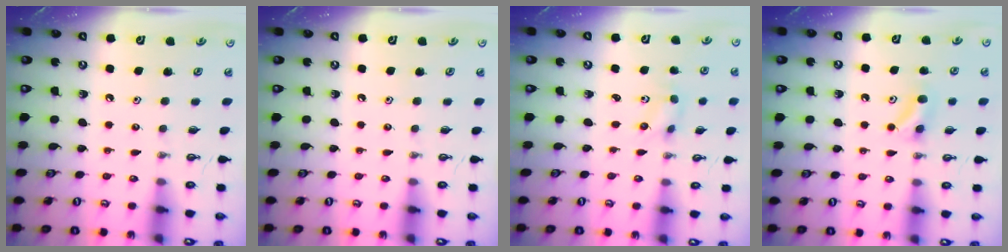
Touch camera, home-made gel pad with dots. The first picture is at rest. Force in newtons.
{"total": 0.0}
{"total": 2.3, "press": 2.0, "slide": 1.1}
{"total": 5.1, "press": 4.9, "slide": 1.4}